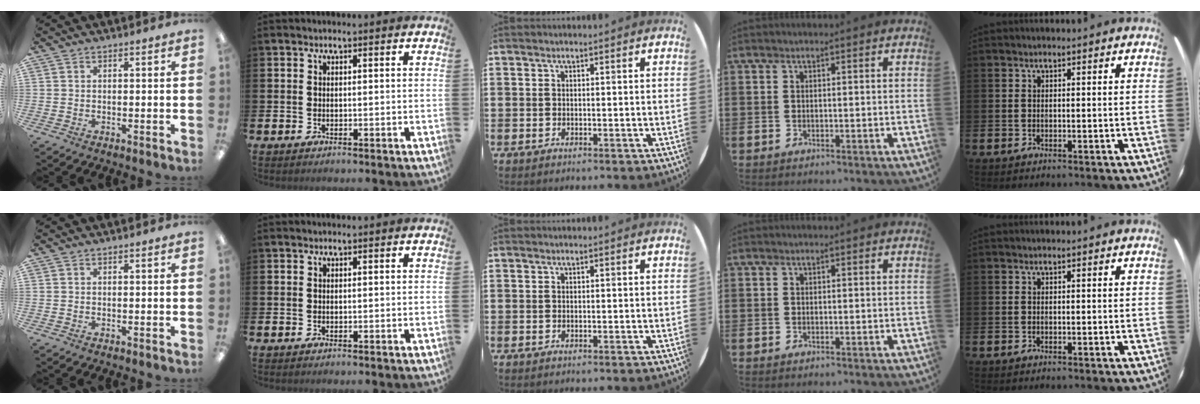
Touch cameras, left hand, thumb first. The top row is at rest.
{}